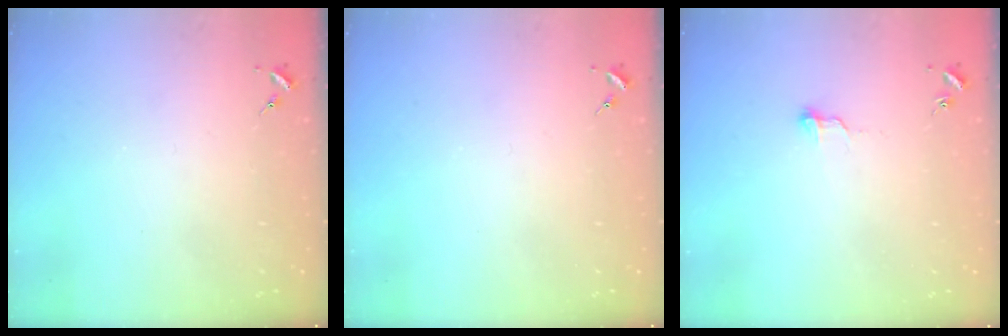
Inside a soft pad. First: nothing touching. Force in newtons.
{"total": 0.0}
{"total": 6.2, "press": 6.1, "slide": 0.5}